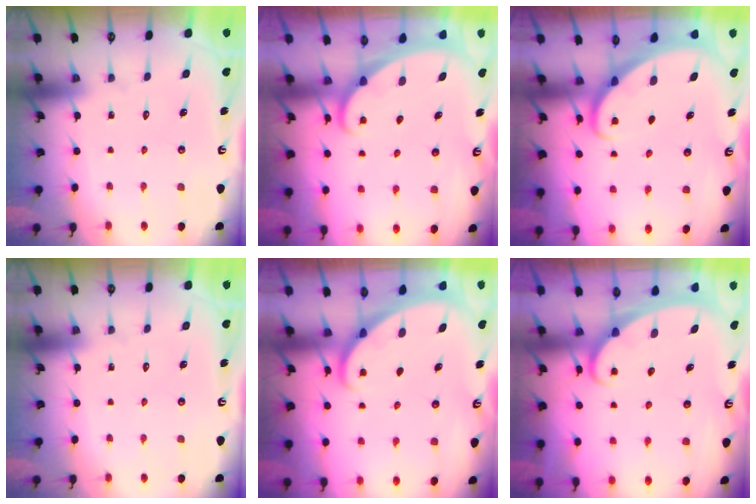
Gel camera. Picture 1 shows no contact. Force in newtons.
{"total": 1.9, "press": 1.9, "slide": 0.1}
{"total": 2.2, "press": 2.2, "slide": 0.2}
{"total": 0.0}
{"total": 1.5, "press": 1.5, "slide": 0.0}
{"total": 2.5, "press": 2.5, "slide": 0.3}